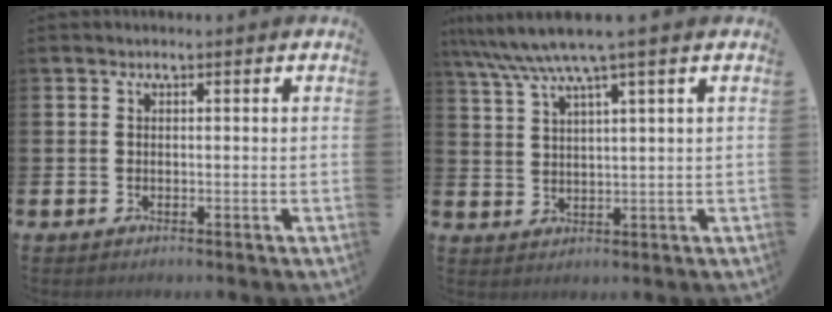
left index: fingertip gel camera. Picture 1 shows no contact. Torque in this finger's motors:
{"motor_torque": [1.09, -1.04, 0.93, 0.21]}